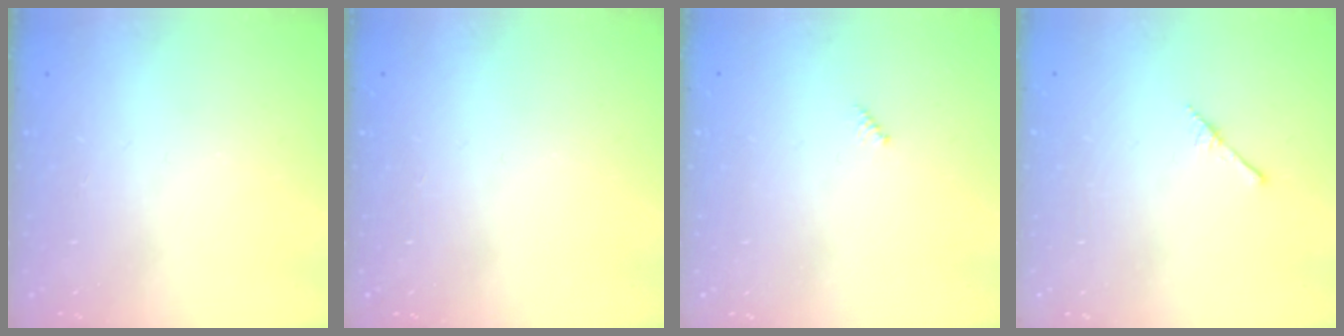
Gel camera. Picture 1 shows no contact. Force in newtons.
{"total": 0.0}
{"total": 2.0, "press": 2.0, "slide": 0.2}
{"total": 1.7, "press": 1.7, "slide": 0.1}